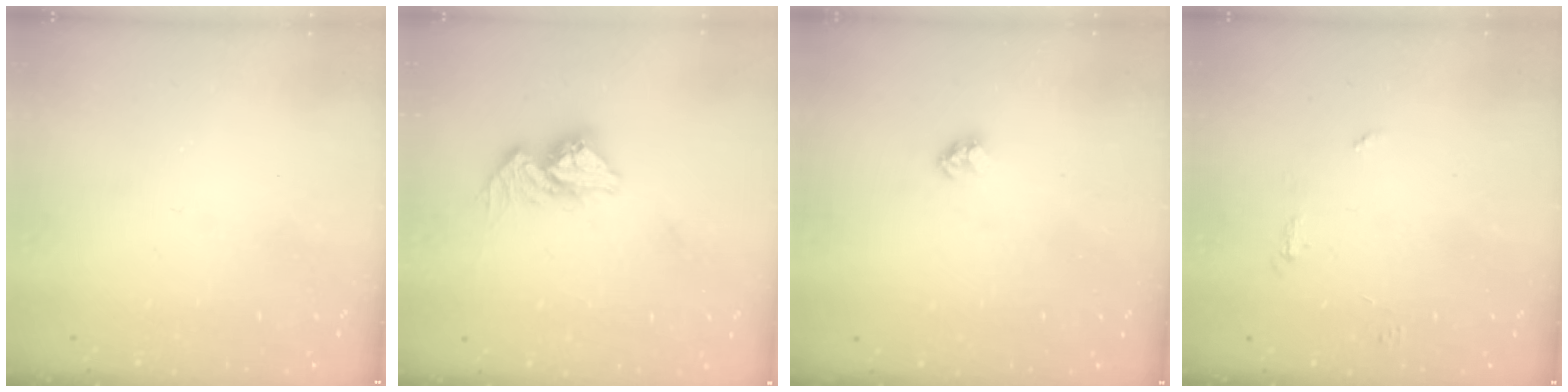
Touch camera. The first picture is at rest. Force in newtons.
{"total": 10.7, "press": 10.6, "slide": 0.9}
{"total": 2.4, "press": 2.4, "slide": 0.1}
{"total": 5.6, "press": 5.6, "slide": 0.4}